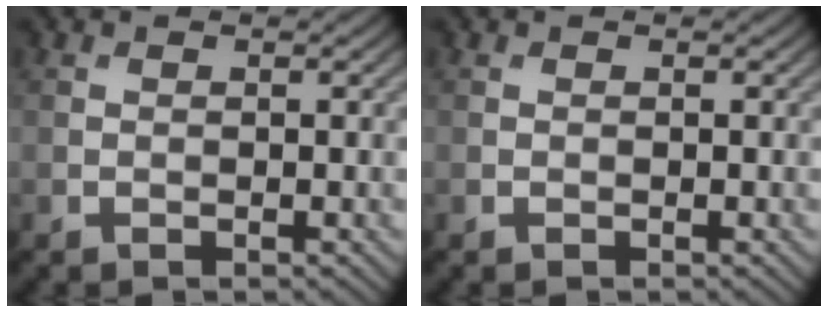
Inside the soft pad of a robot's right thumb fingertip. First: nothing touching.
{"total": 0.0}